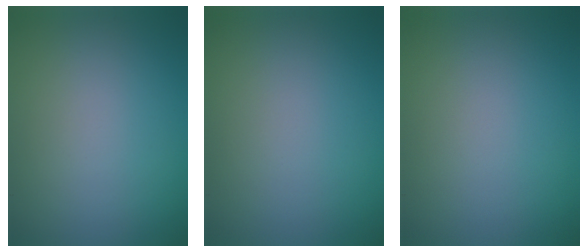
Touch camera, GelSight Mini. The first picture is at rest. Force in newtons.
{"total": 0.0}
{"total": 0.0}